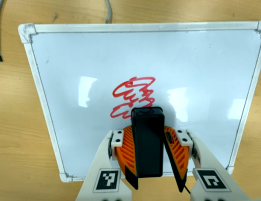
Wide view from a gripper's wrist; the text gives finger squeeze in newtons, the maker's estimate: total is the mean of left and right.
{"total": 13.2, "left": 13.9, "right": 12.5}